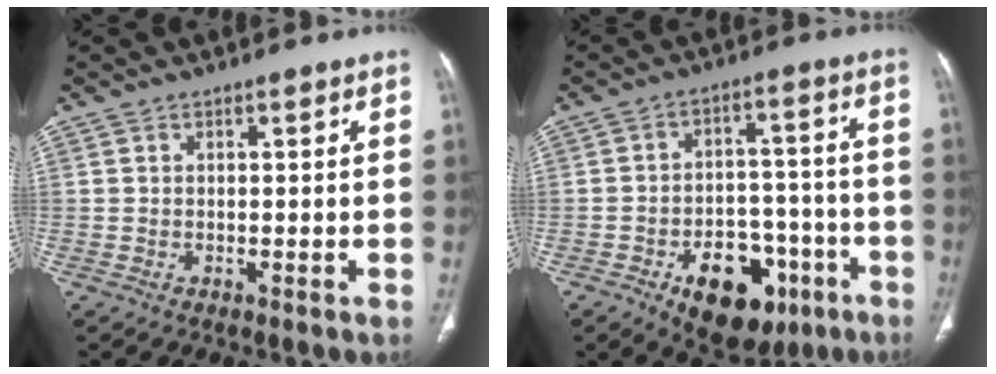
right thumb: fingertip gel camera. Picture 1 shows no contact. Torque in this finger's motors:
{"motor_torque": [3.52, 1.39, 1.06, -0.84, 0.10]}